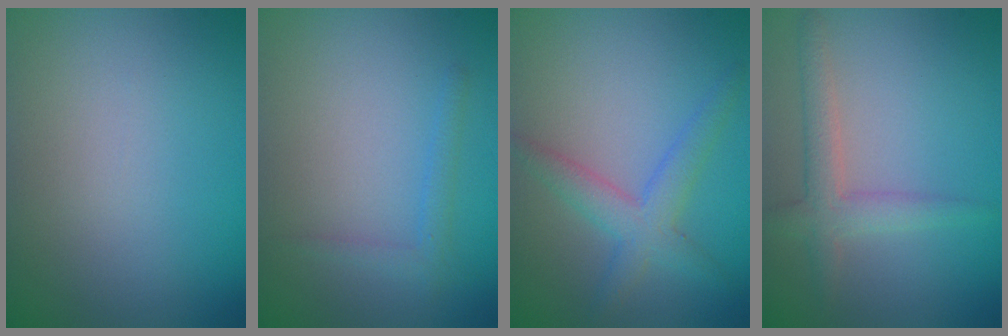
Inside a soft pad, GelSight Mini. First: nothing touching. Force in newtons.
{"total": 1.3, "press": 1.3, "slide": 0.1}
{"total": 3.2, "press": 3.2, "slide": 0.1}
{"total": 2.9, "press": 2.8, "slide": 0.1}